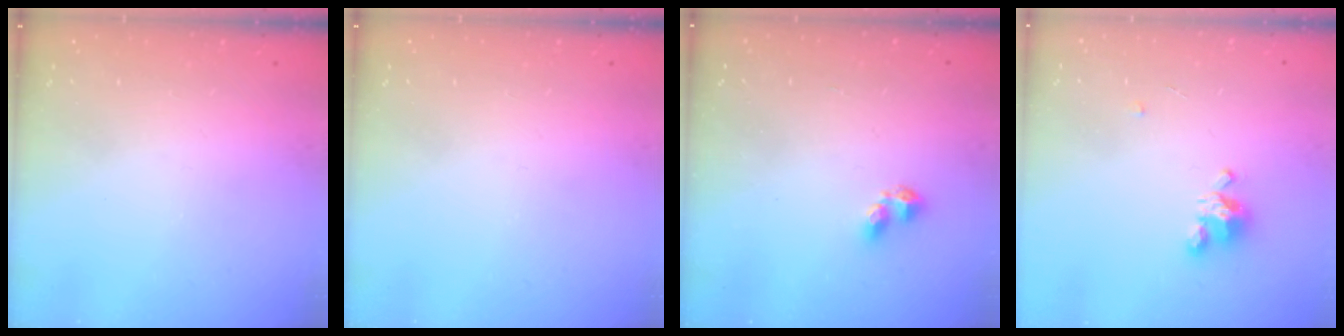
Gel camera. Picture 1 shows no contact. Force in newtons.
{"total": 0.0}
{"total": 2.3, "press": 2.2, "slide": 0.6}
{"total": 3.8, "press": 3.8, "slide": 0.4}